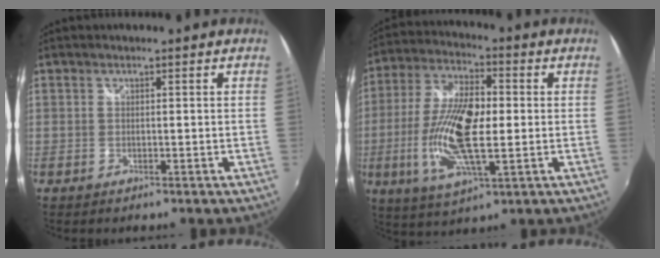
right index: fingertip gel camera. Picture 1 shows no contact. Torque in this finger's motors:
{"motor_torque": [1.23, 0.91, 0.79, 0.19]}